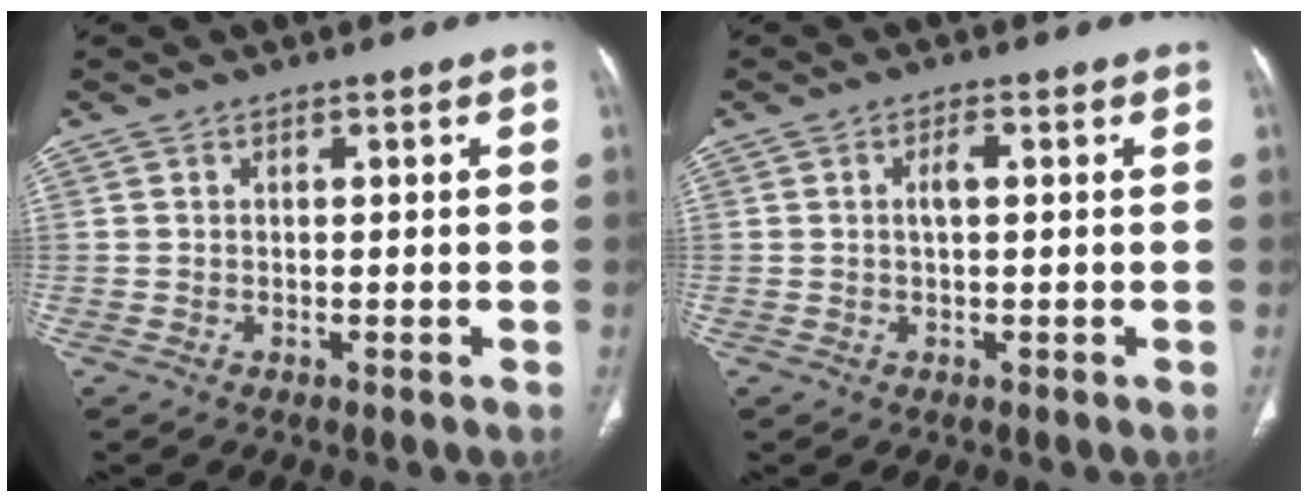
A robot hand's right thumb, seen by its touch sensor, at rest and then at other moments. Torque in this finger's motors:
{"motor_torque": [1.27, 1.92, 0.59, -0.30, -0.02]}